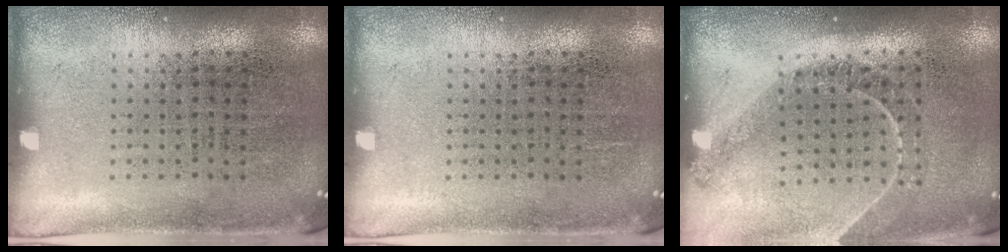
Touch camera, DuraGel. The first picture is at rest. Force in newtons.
{"total": 0.0}
{"total": 1.2, "press": 1.2, "slide": 0.3}